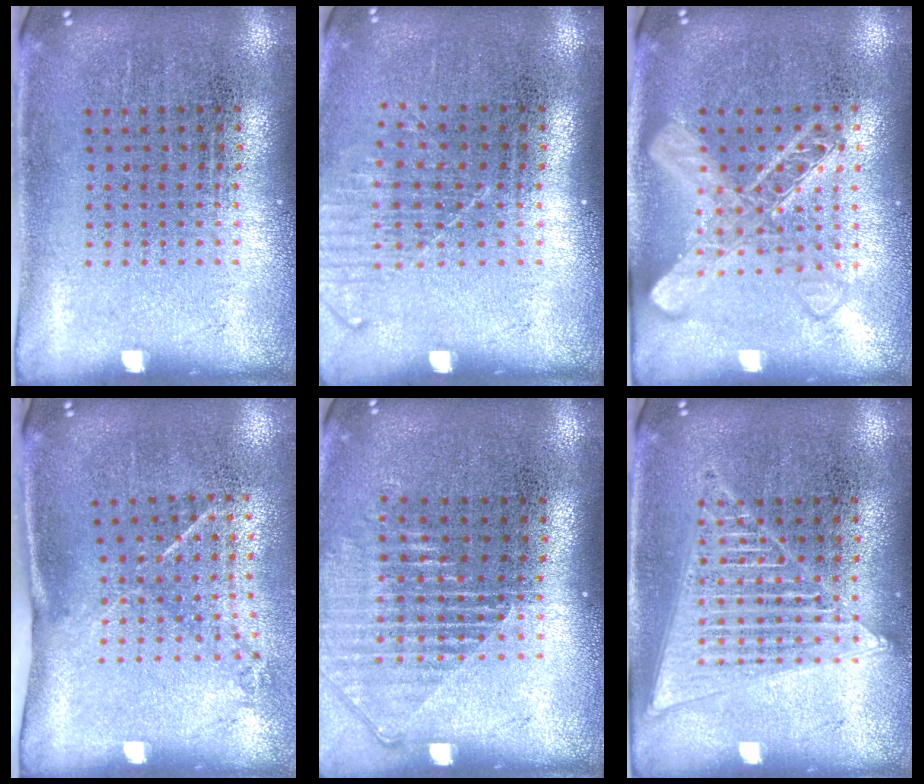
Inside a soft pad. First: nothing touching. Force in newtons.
{"total": 1.3, "press": 1.1, "slide": 0.8}
{"total": 2.0, "press": 2.0, "slide": 0.2}
{"total": 1.5, "press": 1.0, "slide": 1.1}
{"total": 1.3, "press": 1.2, "slide": 0.5}
{"total": 2.9, "press": 2.9, "slide": 0.3}